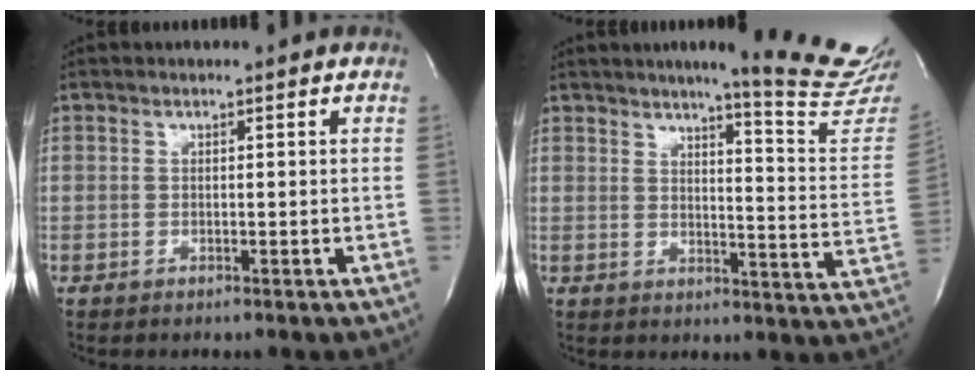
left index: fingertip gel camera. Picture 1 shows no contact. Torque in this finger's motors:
{"motor_torque": [0.28, -0.33, 0.19, 0.05]}